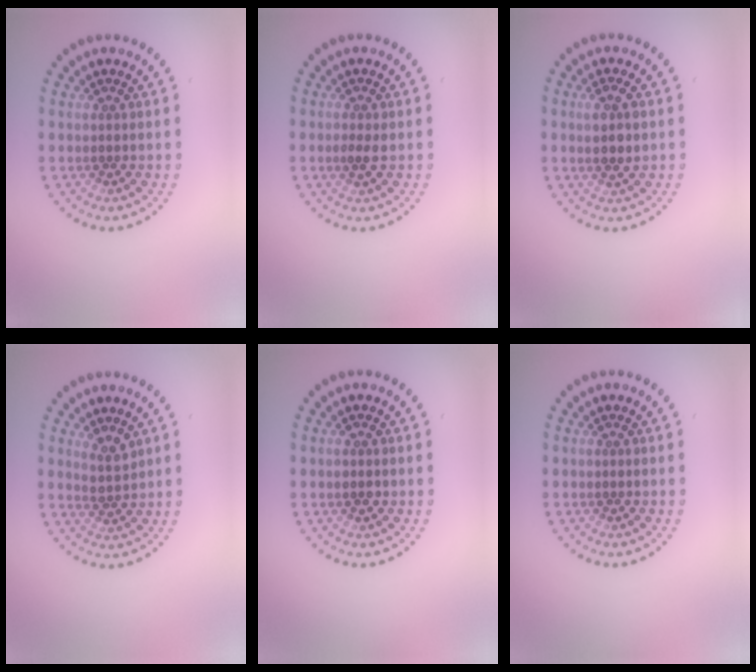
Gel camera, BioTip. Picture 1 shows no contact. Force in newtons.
{"total": 1.3, "press": 1.2, "slide": 0.3}
{"total": 2.6, "press": 2.5, "slide": 0.7}
{"total": 1.9, "press": 1.5, "slide": 1.1}
{"total": 1.2, "press": 1.2, "slide": 0.0}
{"total": 0.0}